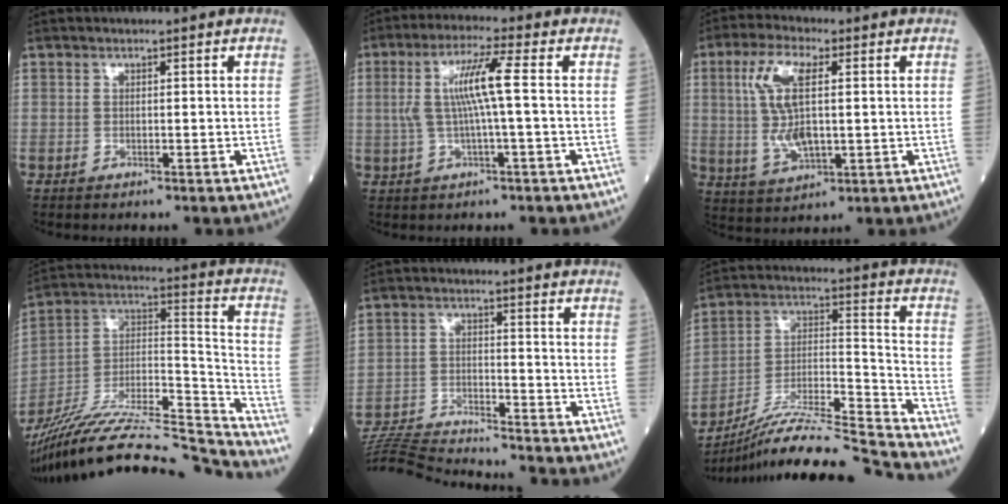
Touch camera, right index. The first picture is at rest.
{"total": 7.7, "force": [0.7, -0.1, 7.7], "torque": [-0.157, 0.014, 0.012]}
{"total": 9.8, "force": [1.6, 3.0, 9.2], "torque": [-0.201, 0.005, 0.034]}
{"total": 30.8, "force": [-28.3, 2.4, 11.8], "torque": [-0.194, -0.005, -0.449]}
{"total": 14.9, "force": [-14.5, 0.0, 3.8], "torque": [-0.071, -0.002, -0.237]}
{"total": 21.0, "force": [-19.7, -2.1, 7.0], "torque": [-0.142, -0.006, -0.336]}